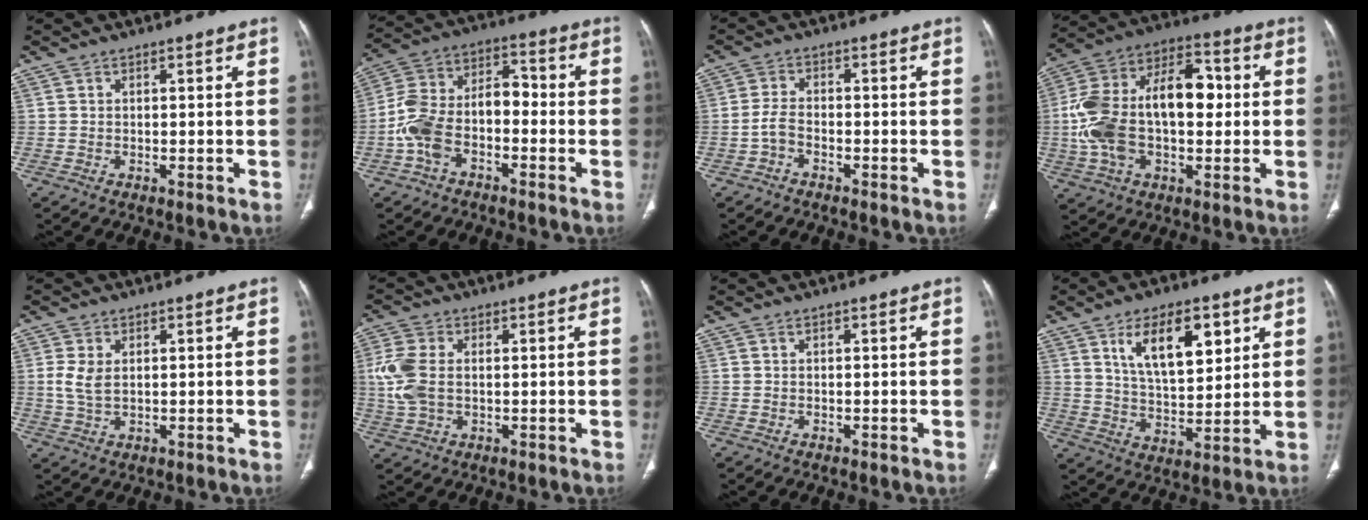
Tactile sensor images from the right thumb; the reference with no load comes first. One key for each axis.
{"total": 12.0, "fx": -3.9, "fy": 7.3, "fz": 8.7, "tx": -0.160, "ty": 0.055, "tz": -0.079}
{"total": 3.0, "fx": -1.5, "fy": 1.7, "fz": 1.9, "tx": -0.037, "ty": 0.017, "tz": -0.035}
{"total": 22.4, "fx": 0.4, "fy": 13.0, "fz": 18.3, "tx": -0.339, "ty": 0.040, "tz": 0.006}
{"total": 4.1, "fx": 0.8, "fy": 2.4, "fz": 3.2, "tx": -0.075, "ty": -0.002, "tz": 0.021}
{"total": 8.0, "fx": 0.6, "fy": 5.1, "fz": 6.1, "tx": -0.155, "ty": 0.007, "tz": 0.015}
{"total": 0.0}
{"total": 13.9, "fx": 6.1, "fy": 6.6, "fz": 10.6, "tx": -0.142, "ty": -0.030, "tz": 0.112}